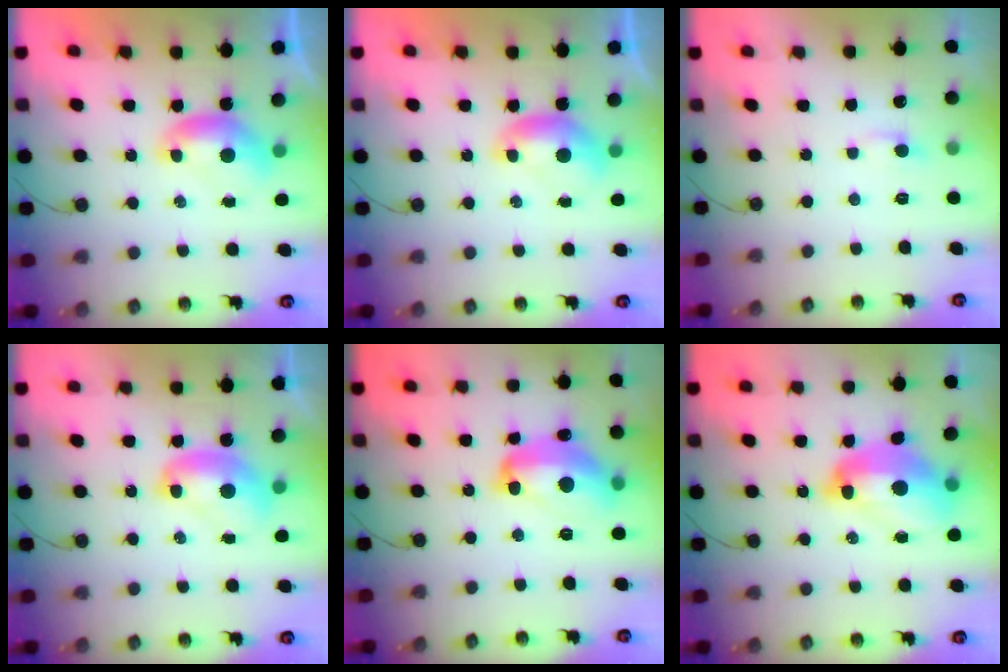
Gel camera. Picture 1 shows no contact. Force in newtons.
{"total": 0.0}
{"total": 1.8, "press": 1.7, "slide": 0.5}
{"total": 2.4, "press": 2.4, "slide": 0.3}
{"total": 10.2, "press": 10.2, "slide": 1.0}
{"total": 10.4, "press": 10.3, "slide": 1.3}